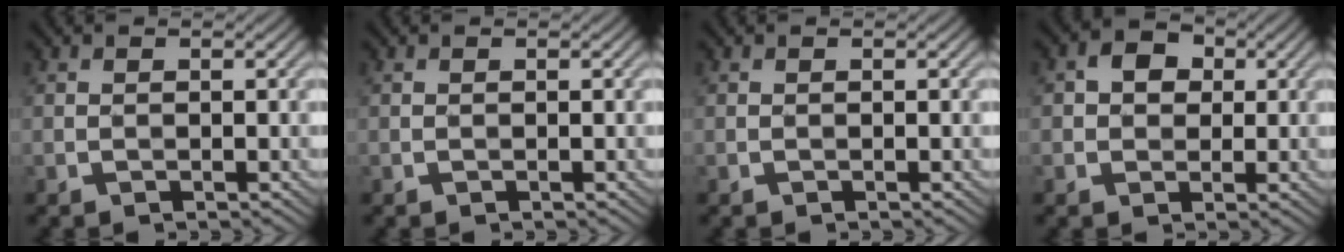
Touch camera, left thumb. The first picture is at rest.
{"total": 0.0}
{"total": 0.0}
{"total": 3.9, "force": [0.8, 3.3, 1.9], "torque": [-0.036, 0.012, 0.004]}